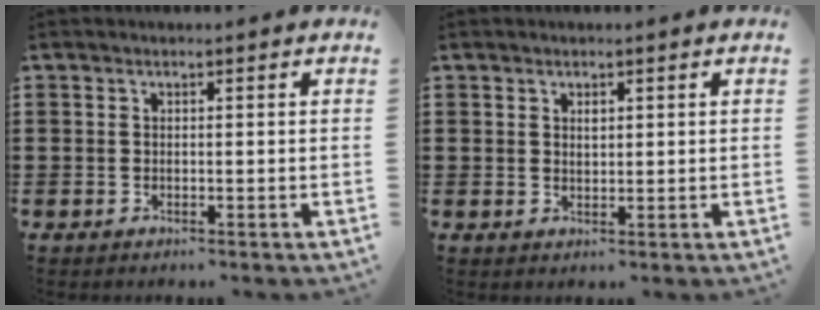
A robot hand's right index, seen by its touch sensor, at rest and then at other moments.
{"total": 1.0, "force": [0.4, 0.6, 0.6], "torque": [-0.015, 0.002, 0.008]}